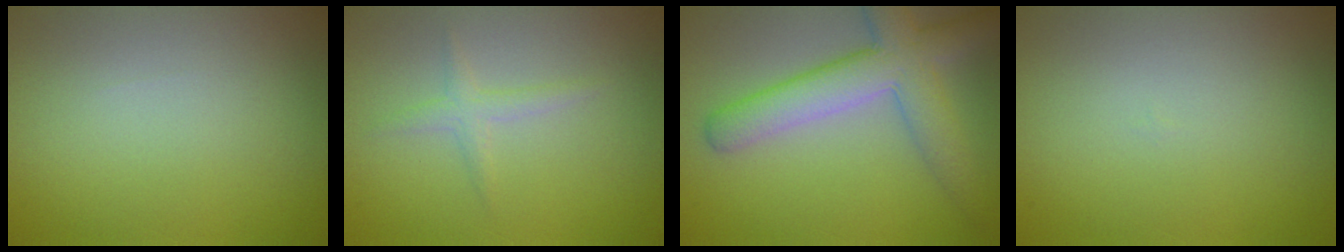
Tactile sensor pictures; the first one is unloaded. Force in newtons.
{"total": 1.3, "press": 1.3, "slide": 0.0}
{"total": 6.1, "press": 6.1, "slide": 0.3}
{"total": 0.0}